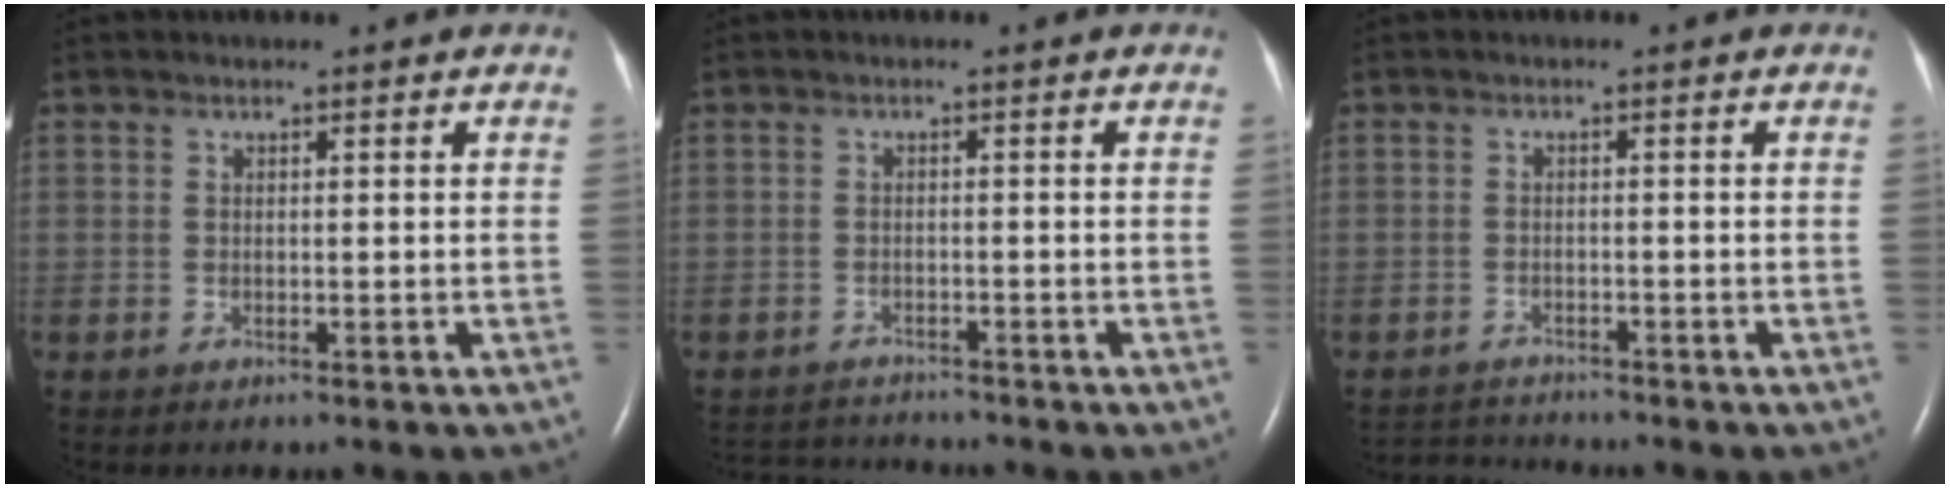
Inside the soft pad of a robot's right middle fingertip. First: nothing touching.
{"total": 4.8, "force": [-4.8, 0.1, 0.1], "torque": [-0.003, -0.007, -0.075]}
{"total": 3.2, "force": [-3.2, -0.2, -0.5], "torque": [0.007, -0.019, -0.053]}